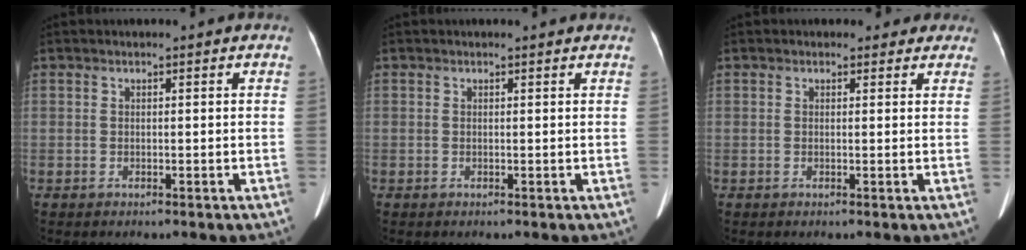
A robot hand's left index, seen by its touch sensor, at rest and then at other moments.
{"total": 0.5, "force": [0.5, 0.2, 0.1], "torque": [-0.010, 0.008, 0.004]}
{"total": 2.6, "force": [2.0, 1.7, 0.2], "torque": [0.011, 0.000, 0.010]}